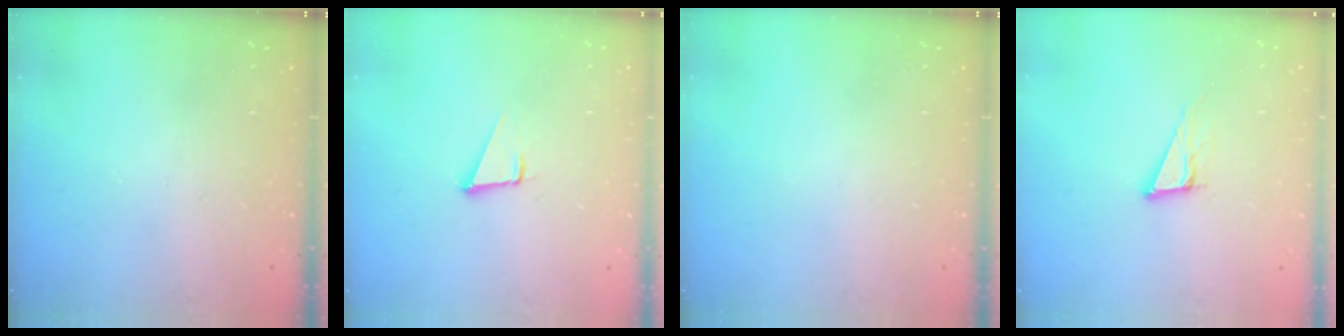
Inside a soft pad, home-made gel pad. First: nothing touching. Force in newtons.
{"total": 3.4, "press": 2.5, "slide": 2.2}
{"total": 0.0}
{"total": 6.8, "press": 6.2, "slide": 2.8}